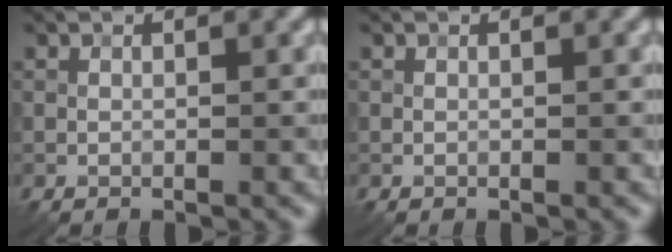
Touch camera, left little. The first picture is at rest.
{"total": 0.0}